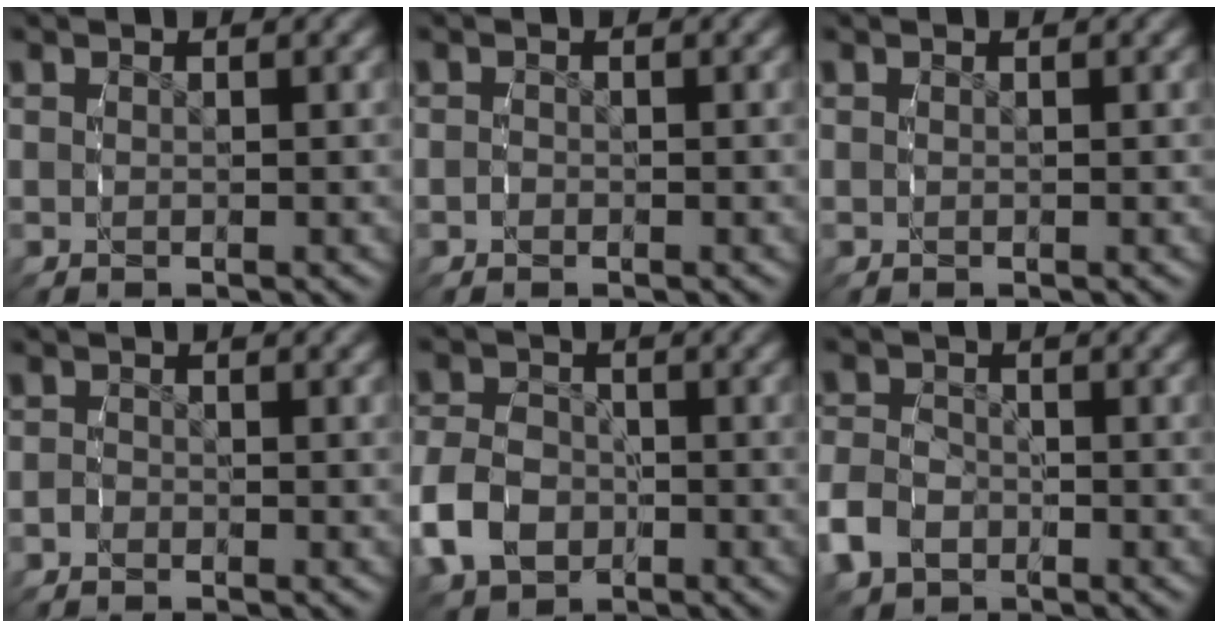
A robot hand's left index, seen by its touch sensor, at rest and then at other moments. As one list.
[{"total": 0.7, "force": [-0.6, 0.1, -0.3], "torque": [0.001, -0.002, -0.012]}, {"total": 0.0}, {"total": 1.2, "force": [-1.0, 0.5, -0.4], "torque": [0.000, -0.003, -0.020]}, {"total": 5.5, "force": [-2.1, 4.7, 2.0], "torque": [-0.050, -0.018, -0.033]}, {"total": 4.3, "force": [-2.2, 3.5, 1.1], "torque": [-0.044, -0.018, -0.037]}]